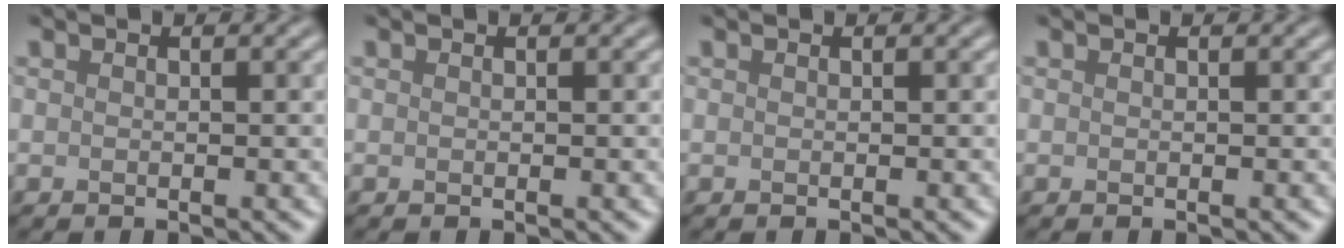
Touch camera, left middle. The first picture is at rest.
{"total": 0.0}
{"total": 0.0}
{"total": 0.0}